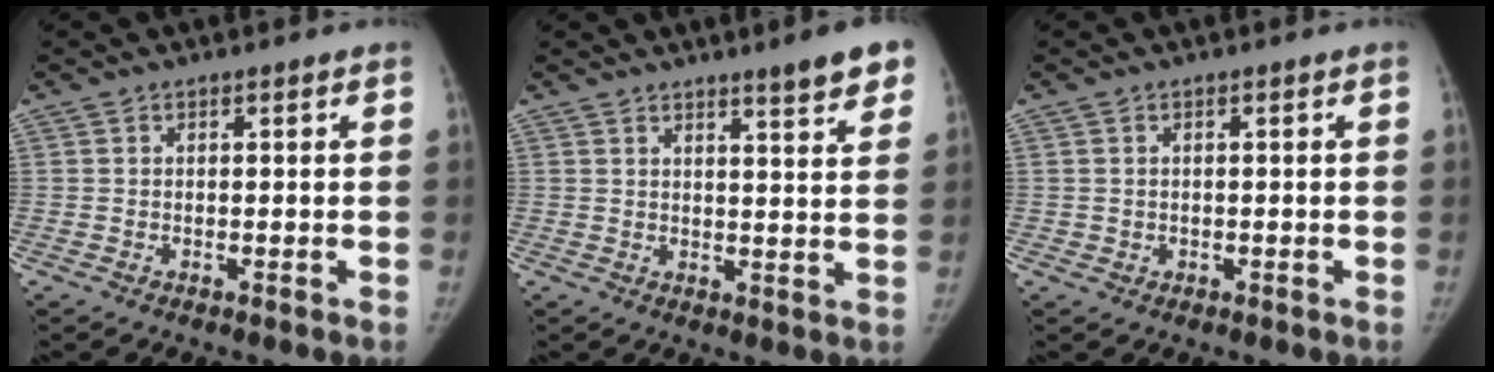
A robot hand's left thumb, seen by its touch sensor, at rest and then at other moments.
{"total": 7.3, "force": [4.9, 0.9, 5.3], "torque": [-0.059, -0.027, 0.063]}
{"total": 0.8, "force": [-0.1, 0.8, 0.0], "torque": [0.007, 0.004, -0.001]}